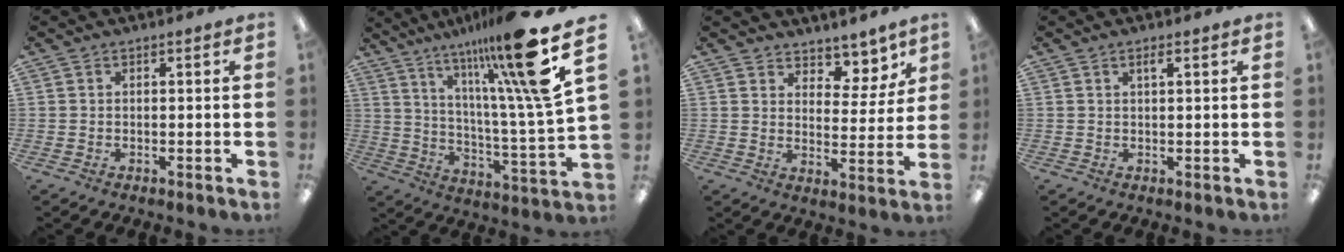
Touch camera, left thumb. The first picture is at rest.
{"total": 21.9, "force": [14.2, 2.6, 16.5], "torque": [-0.277, -0.080, 0.213]}
{"total": 7.8, "force": [6.6, 3.8, 1.6], "torque": [-0.016, -0.056, 0.118]}
{"total": 1.8, "force": [1.1, 0.3, 1.4], "torque": [-0.031, 0.001, 0.018]}